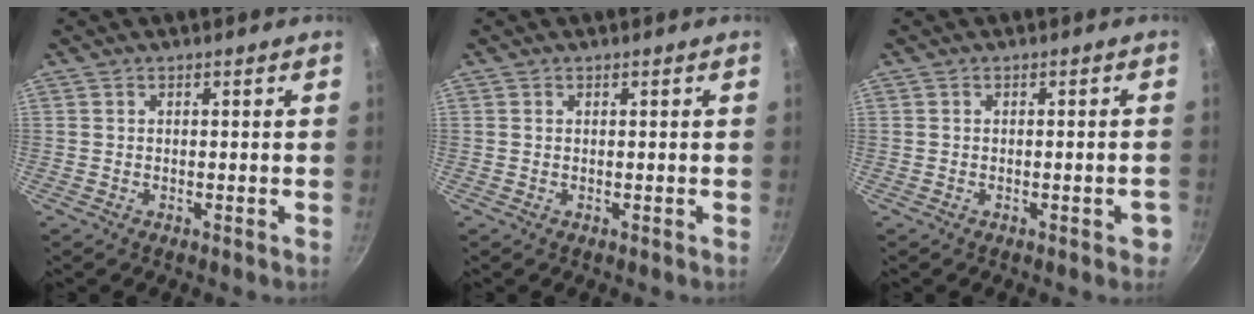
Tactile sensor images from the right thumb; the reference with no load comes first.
{"total": 0.0}
{"total": 2.7, "force": [-1.2, 0.9, 2.3], "torque": [-0.017, 0.008, -0.016]}